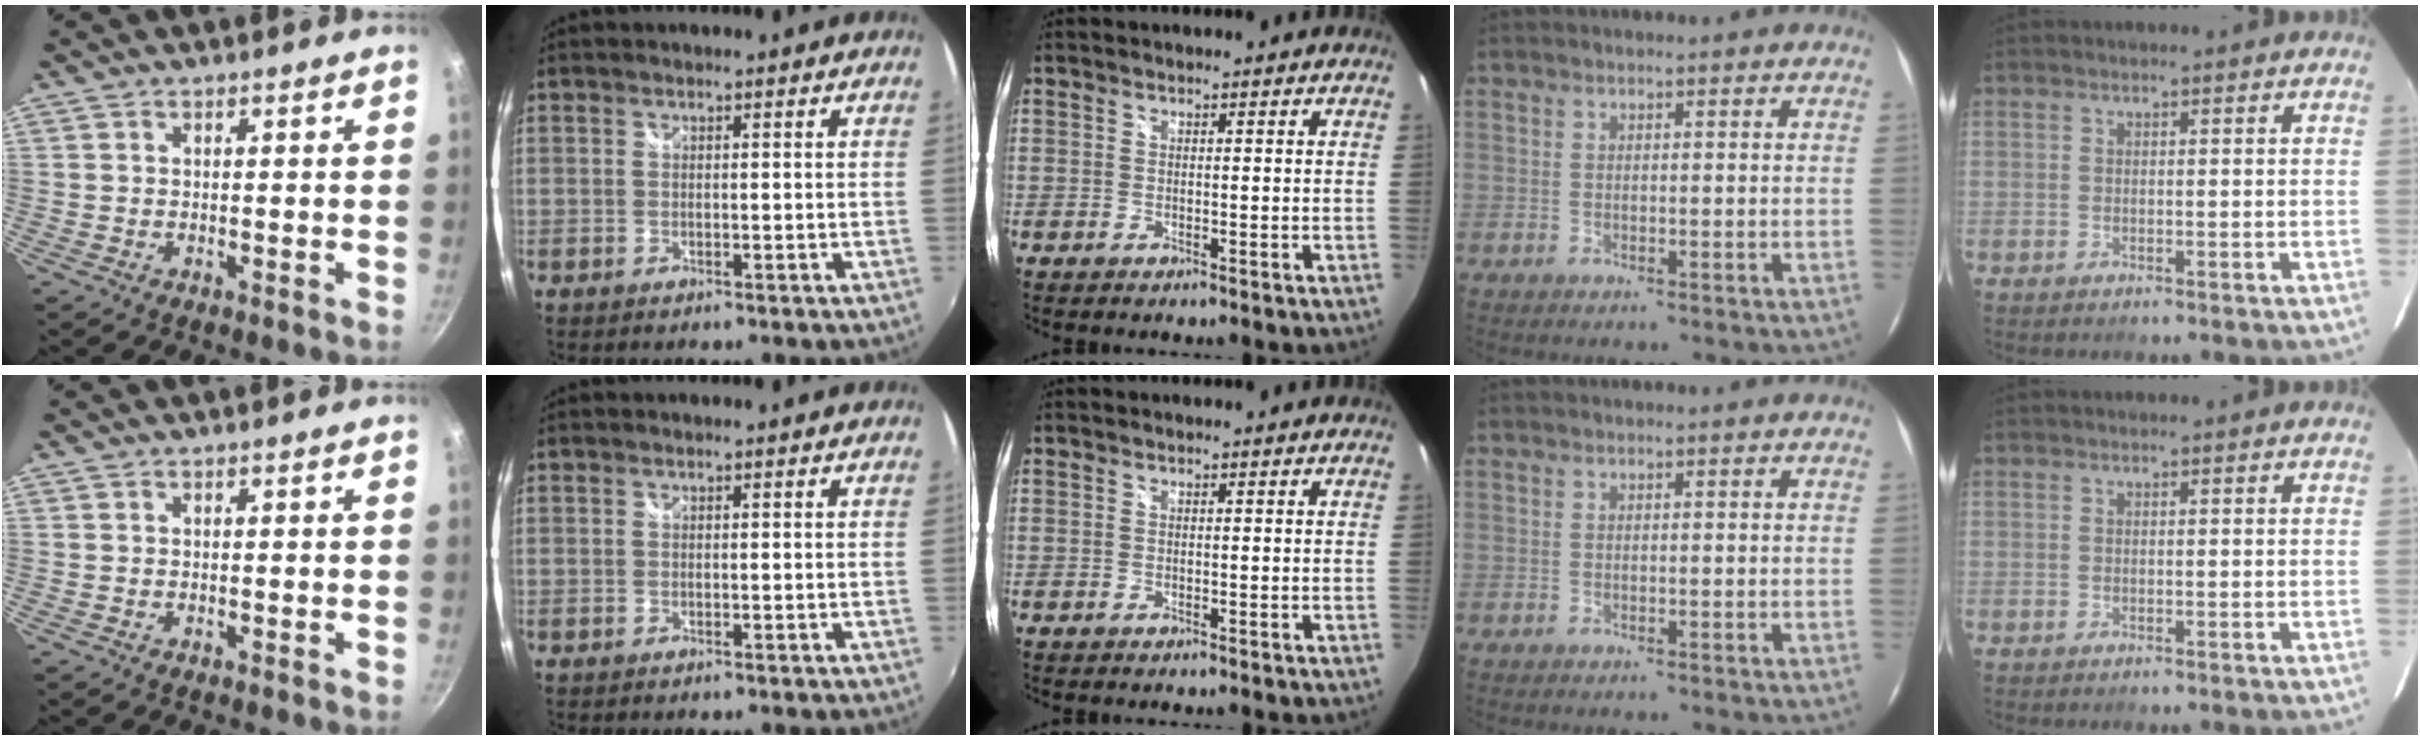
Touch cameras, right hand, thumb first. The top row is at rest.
{}